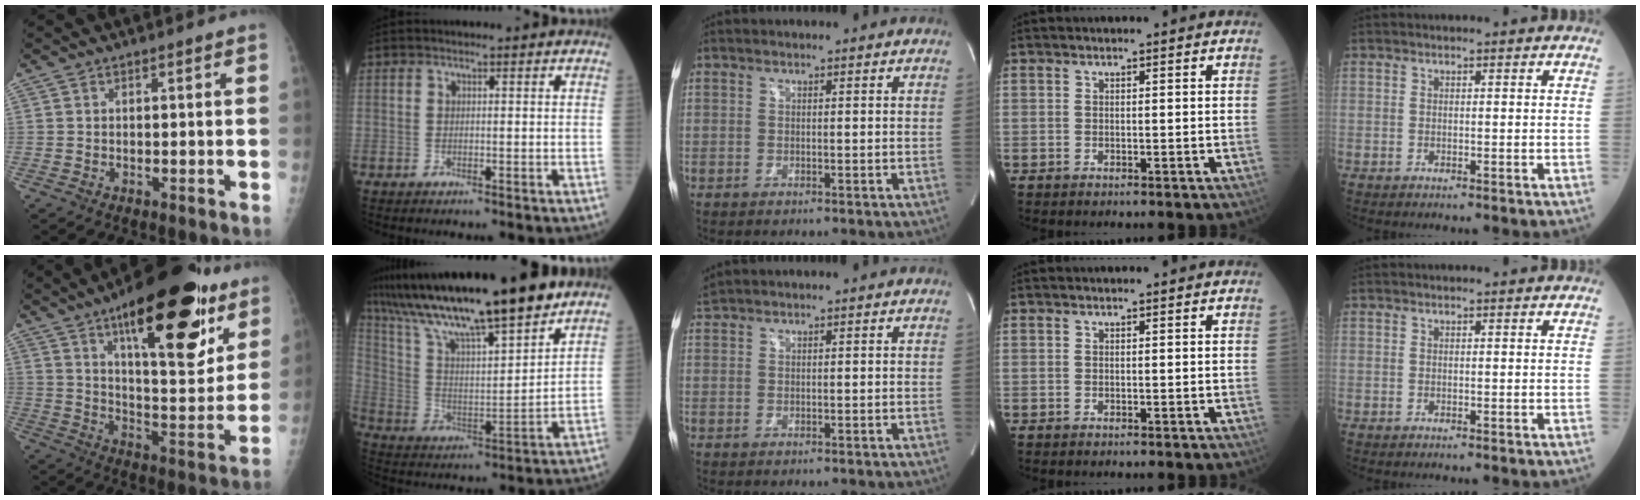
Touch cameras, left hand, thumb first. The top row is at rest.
{"thumb": {"total": 26.8, "force": [14.8, 9.6, 20.1], "torque": [-0.253, -0.053, 0.226]}, "index": {"total": 20.0, "force": [16.3, 1.3, 11.5], "torque": [-0.201, 0.008, 0.289]}, "middle": {"total": 1.2, "force": [1.2, -0.1, 0.2], "torque": [-0.013, 0.018, 0.031]}}